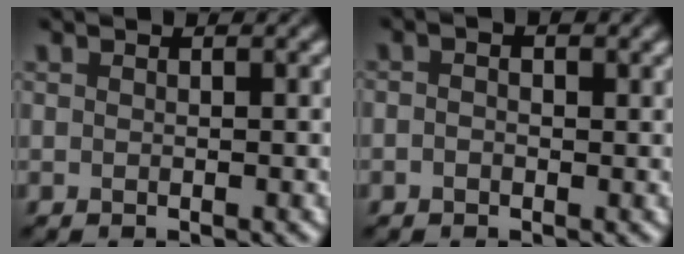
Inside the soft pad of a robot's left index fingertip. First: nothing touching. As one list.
[{"total": 1.4, "force": [0.1, 0.9, 1.1], "torque": [-0.016, -0.001, -0.007]}]